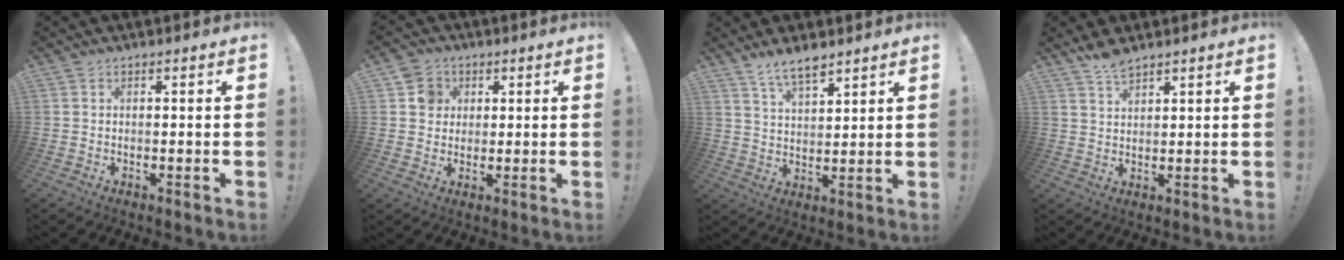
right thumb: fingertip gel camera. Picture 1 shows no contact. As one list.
[{"total": 6.1, "force": [2.0, 5.6, 1.5], "torque": [-0.020, 0.002, 0.041]}, {"total": 7.3, "force": [5.7, 2.5, 3.7], "torque": [-0.067, -0.028, 0.104]}, {"total": 4.6, "force": [4.0, 1.3, 2.0], "torque": [-0.031, -0.027, 0.071]}]